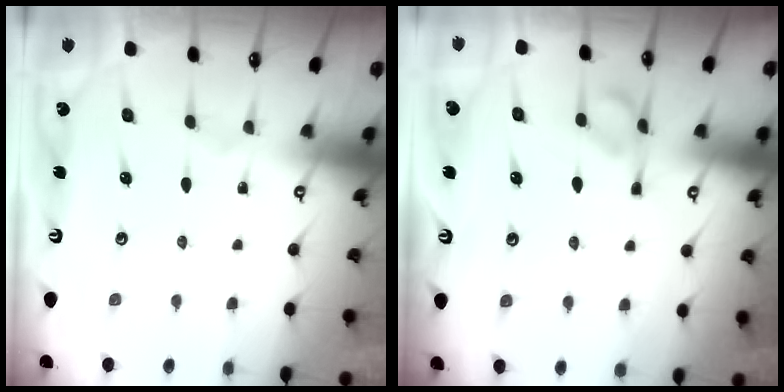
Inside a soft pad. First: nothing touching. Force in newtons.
{"total": 7.2, "press": 7.2, "slide": 0.6}